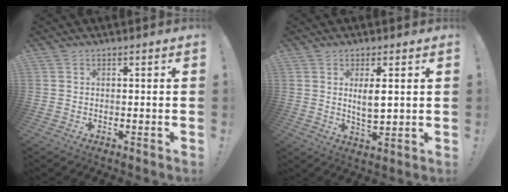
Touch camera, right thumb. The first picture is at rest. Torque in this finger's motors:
{"motor_torque": [0.08, 0.12, 0.35, 0.37, -0.02]}